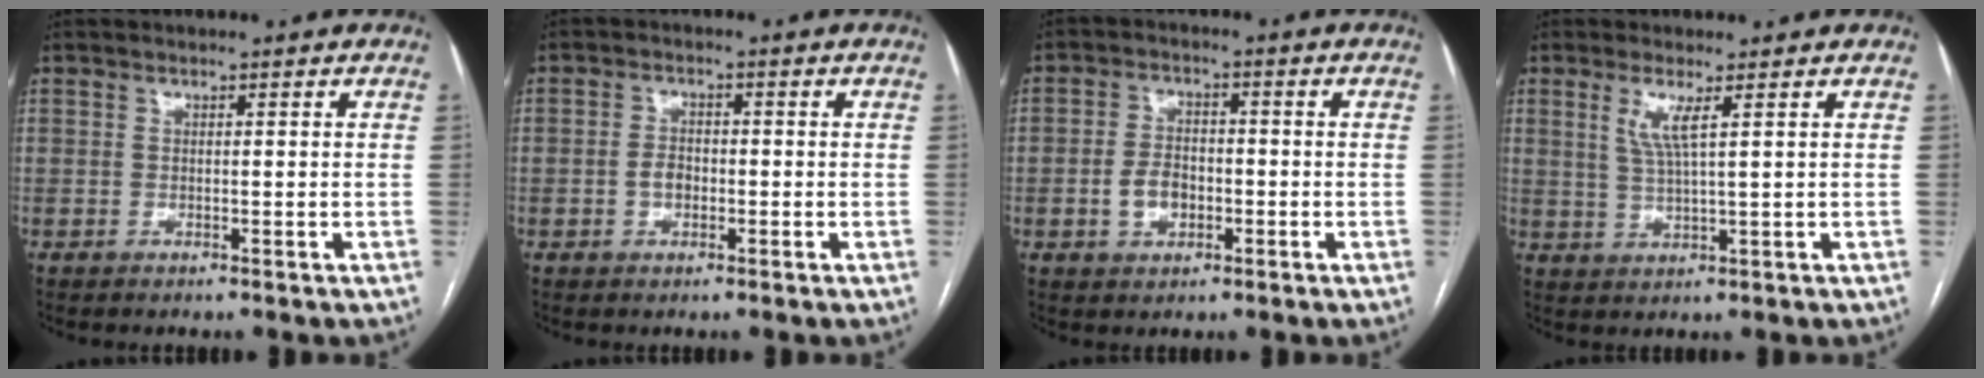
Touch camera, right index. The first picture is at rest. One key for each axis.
{"total": 2.9, "fx": -0.8, "fy": 1.9, "fz": 2.1, "tx": -0.041, "ty": 0.006, "tz": -0.014}
{"total": 5.1, "fx": -1.4, "fy": 3.3, "fz": 3.6, "tx": -0.073, "ty": 0.008, "tz": -0.022}
{"total": 3.9, "fx": 1.6, "fy": -0.1, "fz": 3.5, "tx": -0.079, "ty": -0.006, "tz": 0.035}